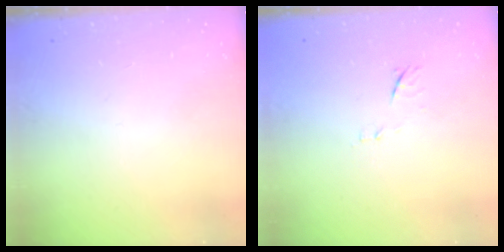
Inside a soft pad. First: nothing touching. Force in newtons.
{"total": 7.1, "press": 7.1, "slide": 0.7}